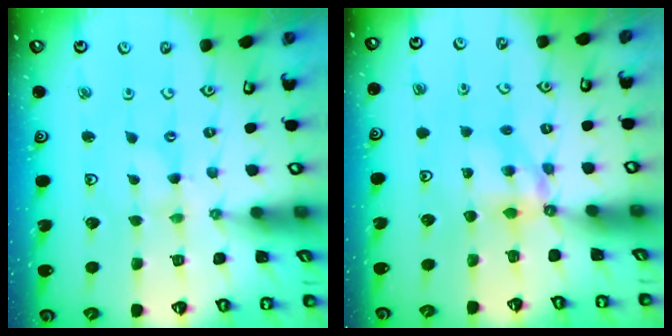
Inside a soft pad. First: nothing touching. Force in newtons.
{"total": 5.5, "press": 5.5, "slide": 0.6}